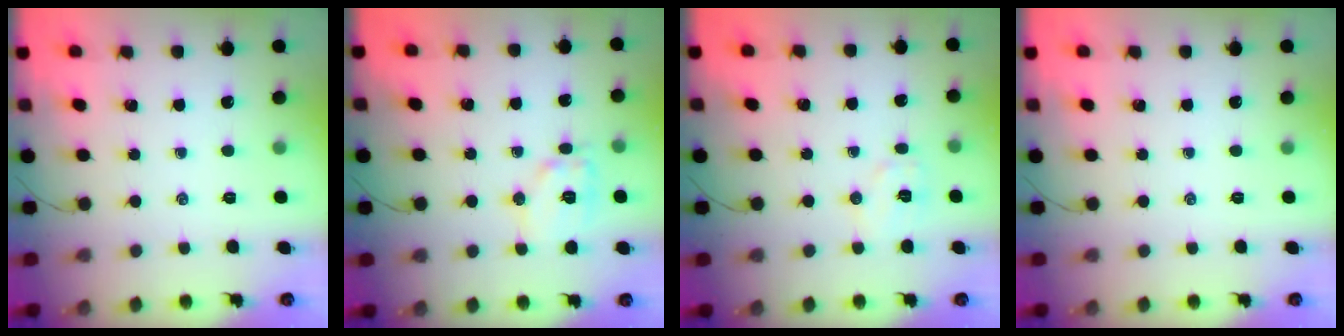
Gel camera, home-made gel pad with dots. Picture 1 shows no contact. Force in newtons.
{"total": 10.3, "press": 10.3, "slide": 0.3}
{"total": 5.7, "press": 5.6, "slide": 1.2}
{"total": 0.0}